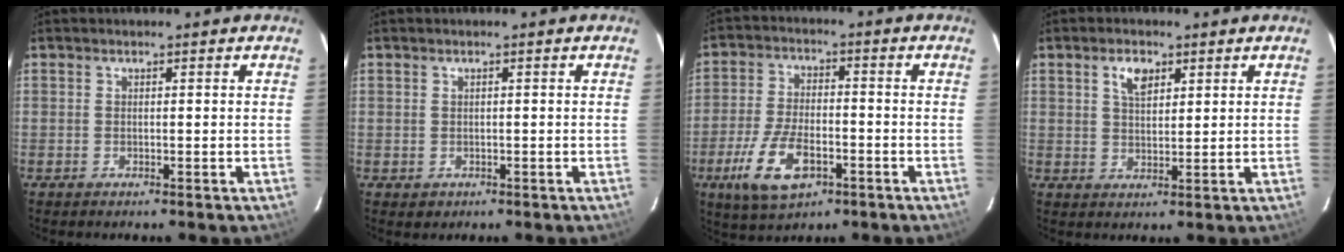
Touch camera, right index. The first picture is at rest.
{"total": 1.5, "force": [-0.1, 1.5, 0.2], "torque": [0.001, 0.000, 0.002]}
{"total": 11.6, "force": [-5.3, 5.4, 8.8], "torque": [-0.194, -0.013, -0.092]}
{"total": 4.3, "force": [2.2, 2.3, 2.9], "torque": [-0.051, 0.008, 0.040]}